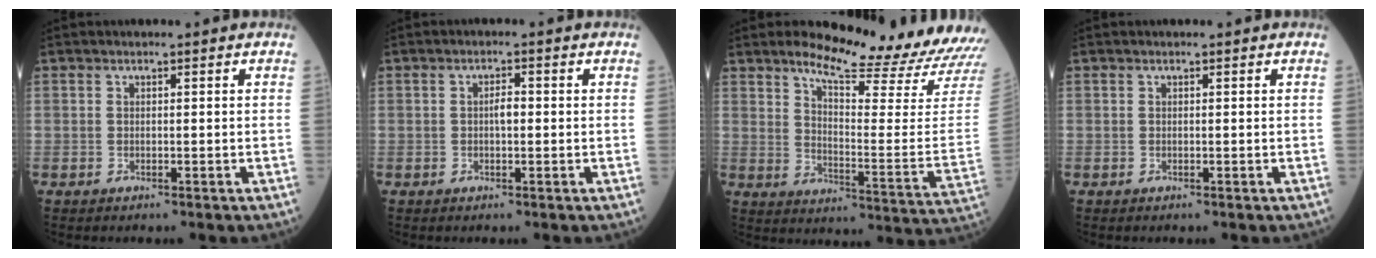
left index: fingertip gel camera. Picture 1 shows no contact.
{"total": 1.8, "force": [0.0, 0.6, 1.7], "torque": [-0.029, 0.004, -0.001]}
{"total": 17.8, "force": [16.6, 0.2, 6.3], "torque": [-0.101, -0.092, 0.211]}
{"total": 0.0}